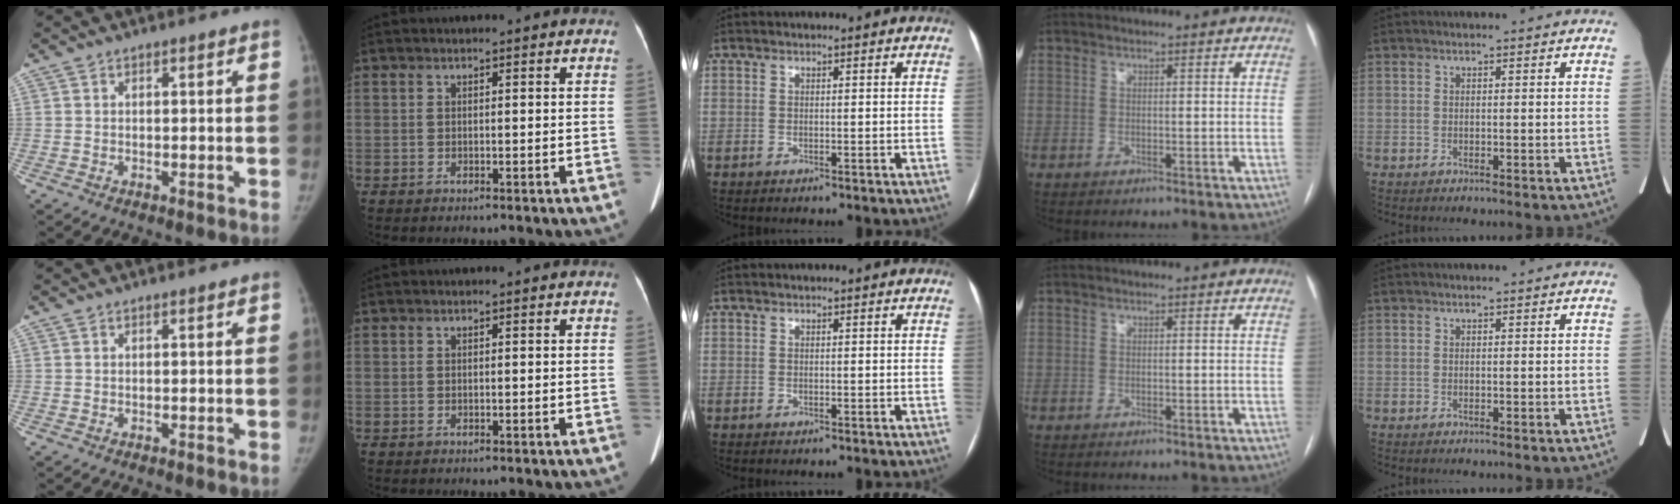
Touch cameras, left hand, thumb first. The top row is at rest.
{}